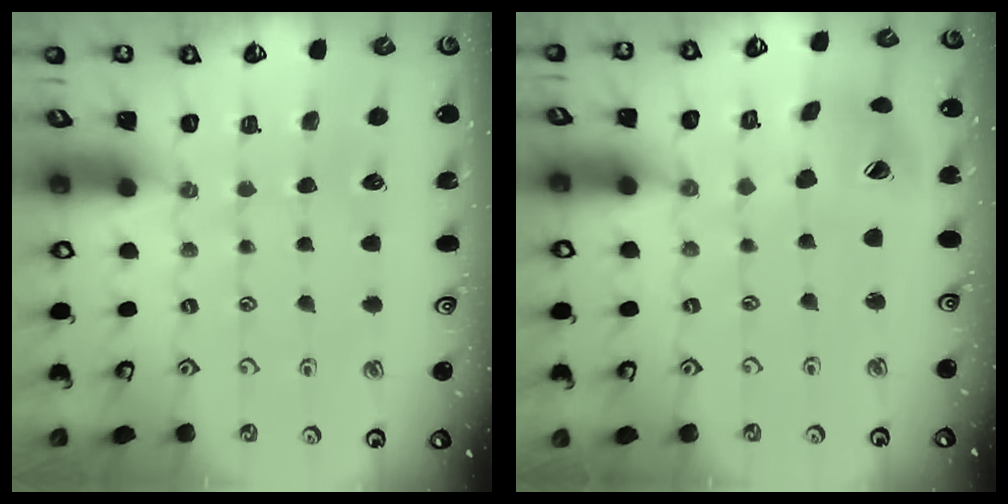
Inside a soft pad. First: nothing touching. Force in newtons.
{"total": 10.1, "press": 10.0, "slide": 1.2}